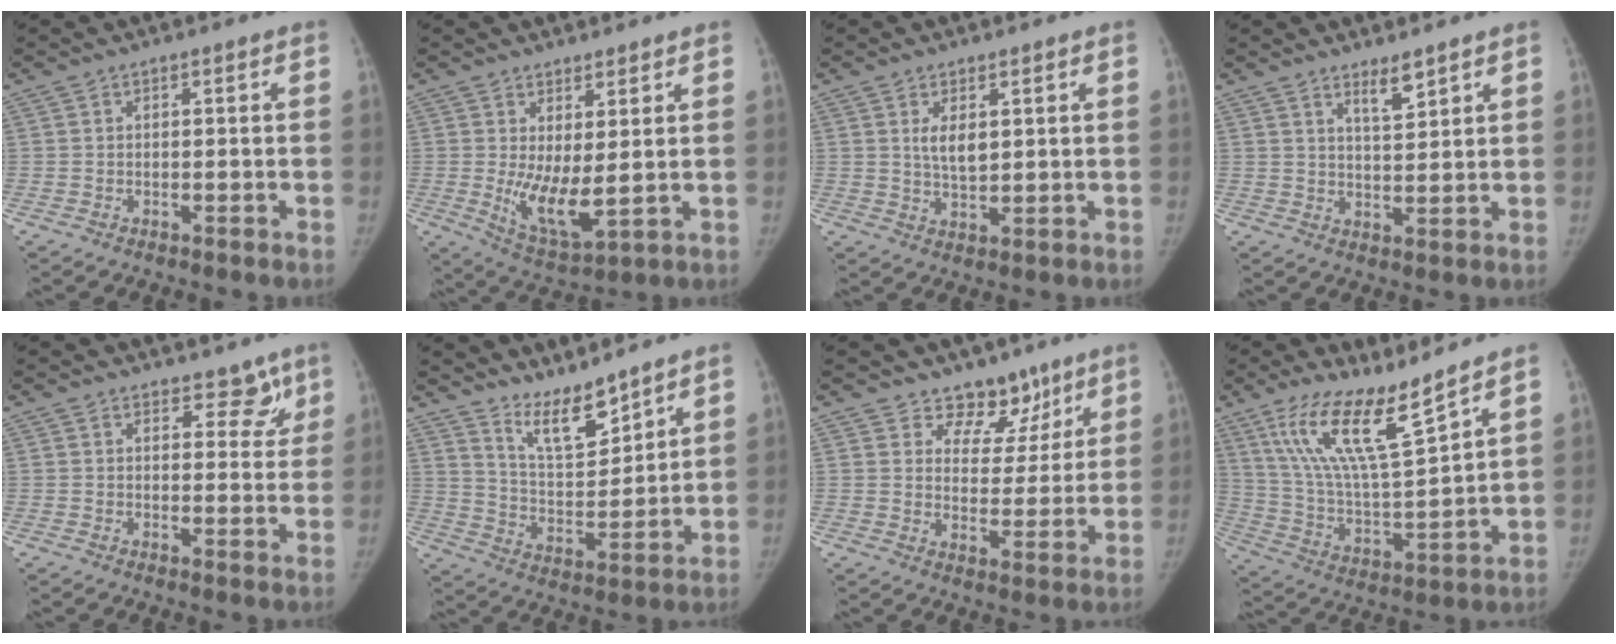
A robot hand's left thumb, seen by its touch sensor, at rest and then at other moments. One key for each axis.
{"total": 8.5, "fx": 0.7, "fy": 2.7, "fz": 8.0, "tx": -0.141, "ty": -0.032, "tz": 0.025}
{"total": 4.4, "fx": 1.6, "fy": 2.1, "fz": 3.6, "tx": -0.056, "ty": -0.015, "tz": 0.033}
{"total": 4.2, "fx": 3.2, "fy": 0.9, "fz": 2.5, "tx": -0.034, "ty": -0.031, "tz": 0.056}
{"total": 4.6, "fx": 3.4, "fy": 2.7, "fz": 1.7, "tx": 0.018, "ty": -0.018, "tz": 0.042}
{"total": 9.8, "fx": 8.3, "fy": 2.4, "fz": 4.5, "tx": -0.062, "ty": -0.073, "tz": 0.164}
{"total": 8.9, "fx": 6.4, "fy": 5.7, "fz": 2.0, "tx": 0.024, "ty": -0.038, "tz": 0.101}
{"total": 16.3, "fx": 11.3, "fy": 2.6, "fz": 11.4, "tx": -0.200, "ty": -0.067, "tz": 0.226}